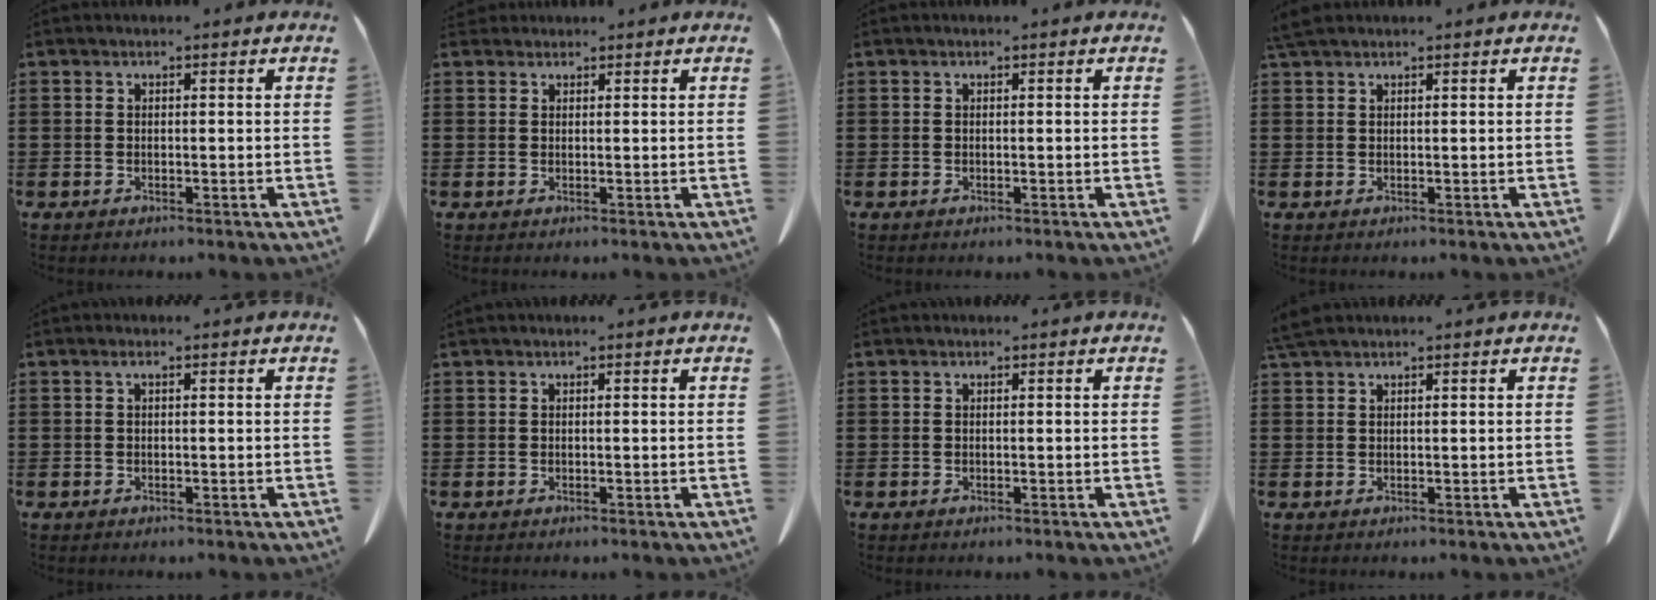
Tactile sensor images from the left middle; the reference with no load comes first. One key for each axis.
{"total": 1.4, "fx": 1.3, "fy": 0.6, "fz": 0.2, "tx": -0.008, "ty": 0.001, "tz": 0.027}
{"total": 0.0}
{"total": 1.8, "fx": 1.4, "fy": 0.3, "fz": 1.0, "tx": -0.025, "ty": 0.000, "tz": 0.028}
{"total": 0.7, "fx": 0.1, "fy": 0.1, "fz": 0.7, "tx": -0.015, "ty": 0.000, "tz": 0.002}
{"total": 0.0}
{"total": 0.0}
{"total": 2.1, "fx": 1.8, "fy": 0.3, "fz": 1.1, "tx": -0.027, "ty": 0.000, "tz": 0.034}